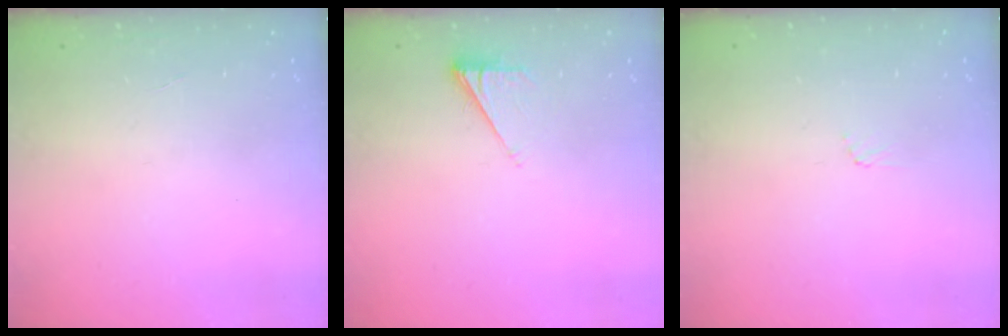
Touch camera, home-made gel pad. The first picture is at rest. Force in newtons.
{"total": 3.8, "press": 3.7, "slide": 0.7}
{"total": 3.2, "press": 3.1, "slide": 0.3}